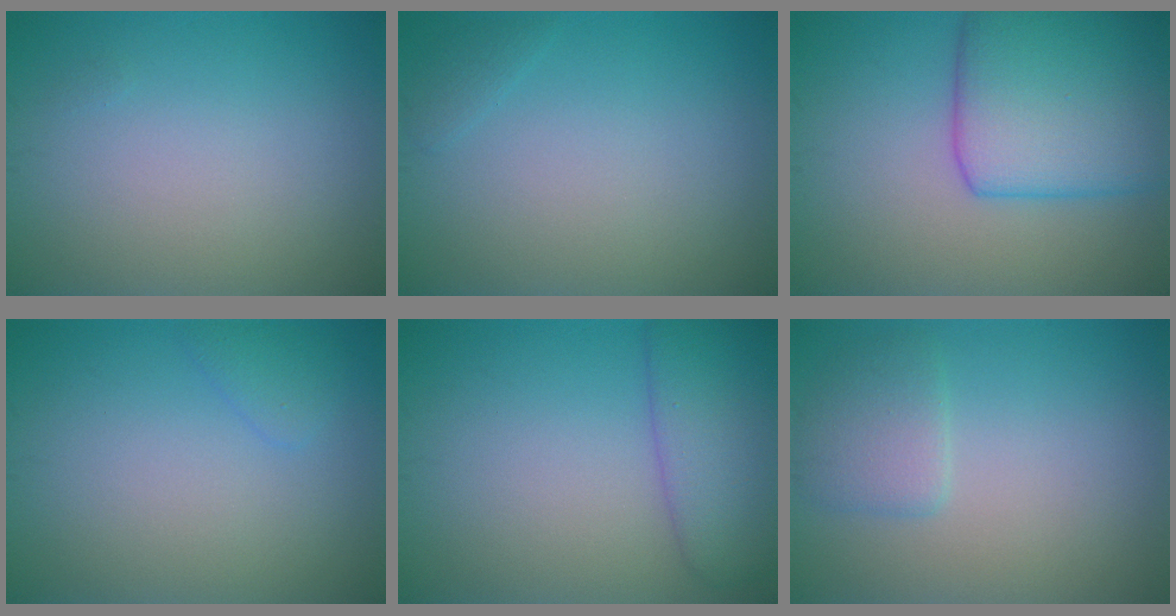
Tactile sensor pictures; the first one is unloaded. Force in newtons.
{"total": 0.7, "press": 0.7, "slide": 0.0}
{"total": 8.5, "press": 8.5, "slide": 0.3}
{"total": 1.2, "press": 1.2, "slide": 0.1}
{"total": 4.8, "press": 4.8, "slide": 0.2}
{"total": 2.3, "press": 2.3, "slide": 0.2}